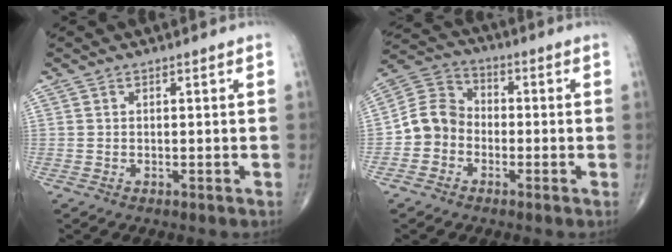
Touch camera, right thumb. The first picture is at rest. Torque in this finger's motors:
{"motor_torque": [-0.01, 0.21, 0.10, -0.29, 0.07]}